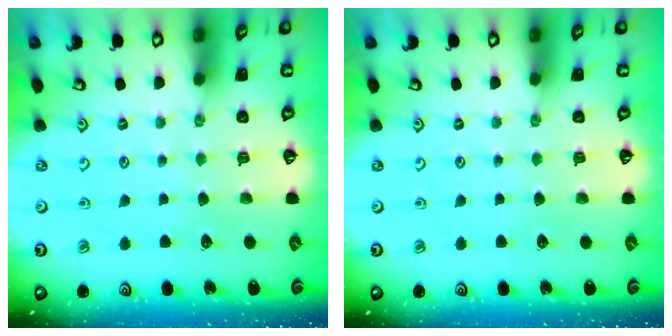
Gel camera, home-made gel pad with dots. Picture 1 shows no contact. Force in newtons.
{"total": 0.0}